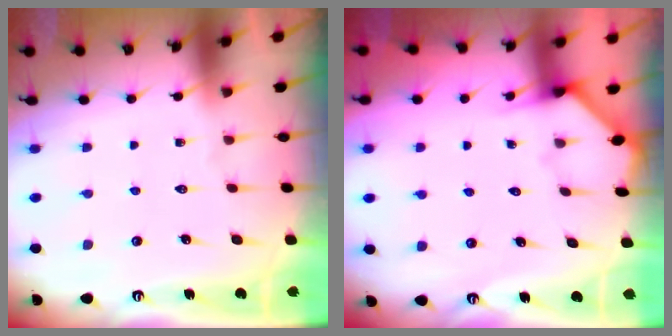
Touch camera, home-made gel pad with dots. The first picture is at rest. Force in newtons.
{"total": 2.0, "press": 2.0, "slide": 0.2}